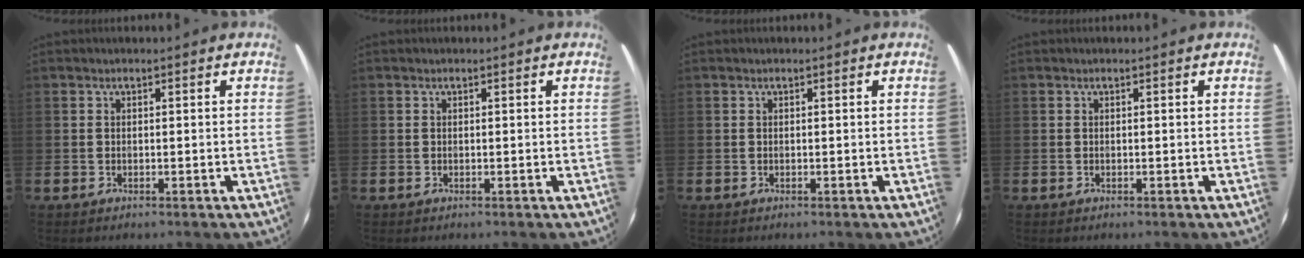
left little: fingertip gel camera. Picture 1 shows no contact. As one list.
[{"total": 0.0}, {"total": 0.0}, {"total": 0.0}]